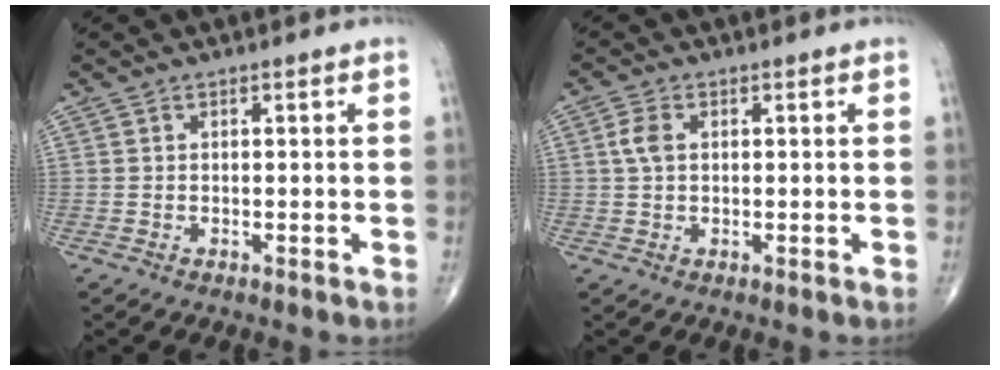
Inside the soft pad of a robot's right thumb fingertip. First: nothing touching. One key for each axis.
{"total": 3.2, "fx": 0.6, "fy": 2.0, "fz": 2.4, "tx": -0.053, "ty": 0.005, "tz": 0.010}